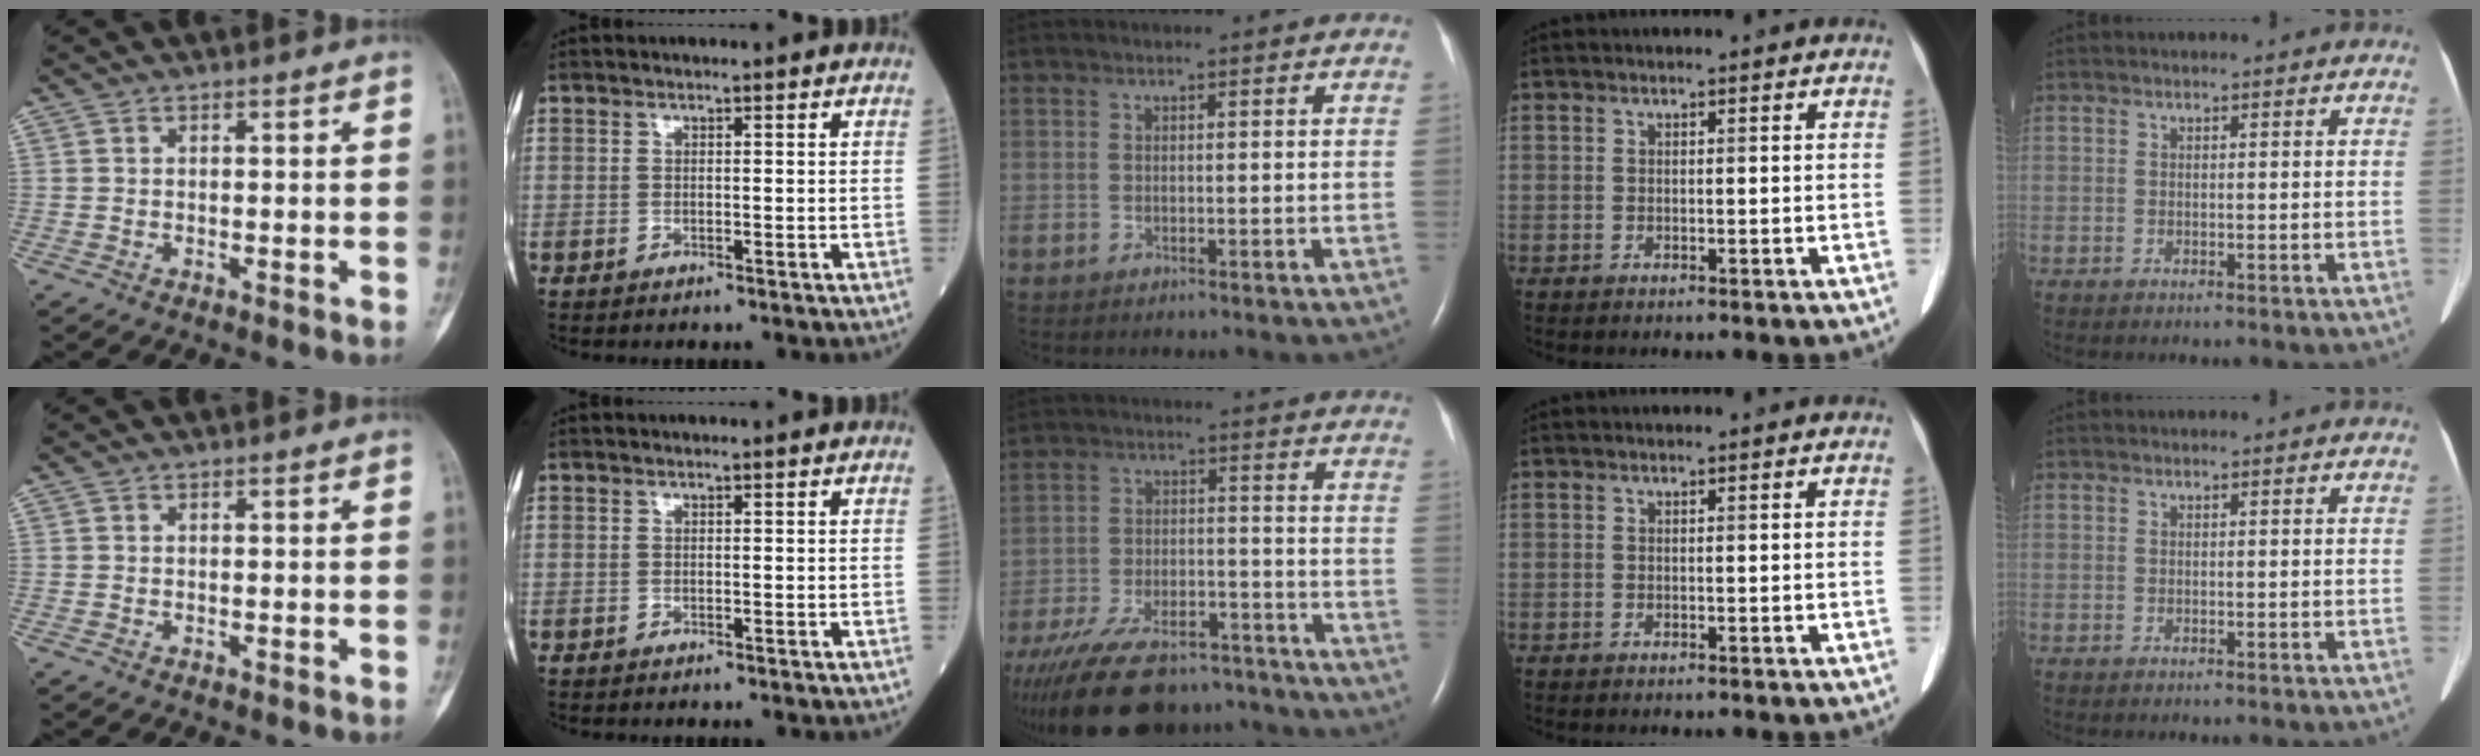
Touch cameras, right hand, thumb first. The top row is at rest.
{"middle": {"total": 23.9, "force": [-19.9, 8.0, 10.5], "torque": [-0.219, -0.023, -0.296]}}